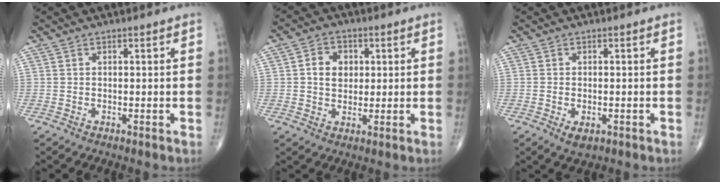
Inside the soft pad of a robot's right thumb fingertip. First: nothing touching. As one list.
[{"total": 6.0, "force": [1.1, 4.8, 3.4], "torque": [-0.033, 0.002, 0.014]}, {"total": 2.6, "force": [-1.1, 1.4, 1.9], "torque": [-0.025, -0.001, -0.013]}]